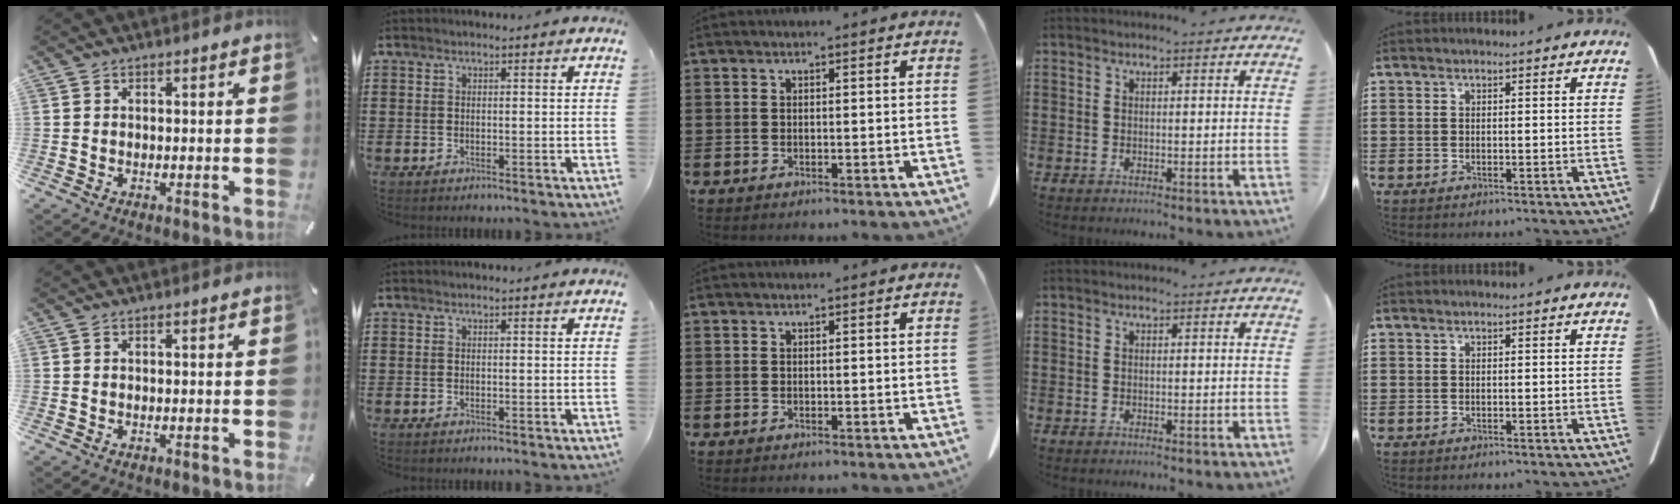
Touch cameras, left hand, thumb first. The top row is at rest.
{}